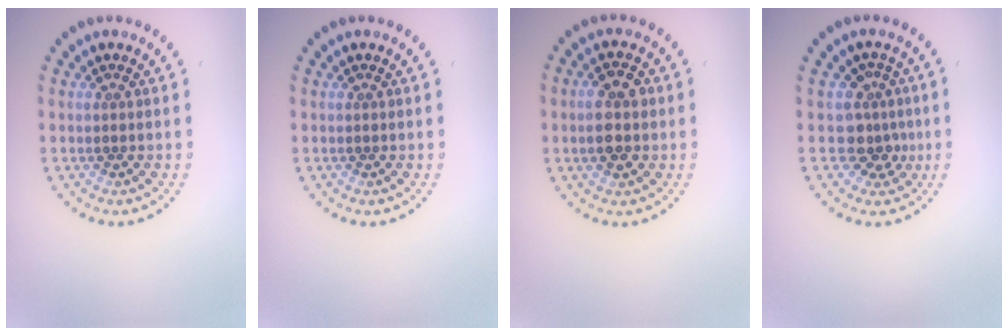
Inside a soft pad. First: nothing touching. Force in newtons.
{"total": 0.0}
{"total": 3.6, "press": 3.6, "slide": 0.3}
{"total": 2.7, "press": 2.0, "slide": 1.9}